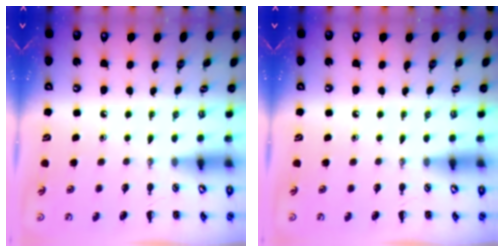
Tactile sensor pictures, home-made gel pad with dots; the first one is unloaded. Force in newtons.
{"total": 0.0}